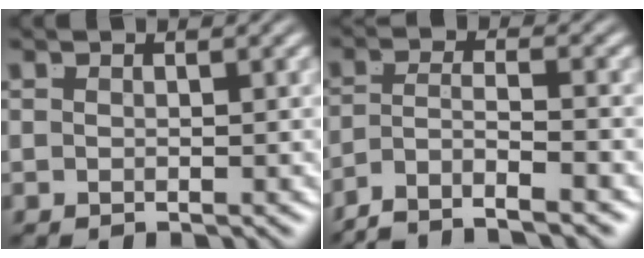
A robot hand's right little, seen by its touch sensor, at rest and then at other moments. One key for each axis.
{"total": 6.5, "fx": -4.8, "fy": 3.0, "fz": 3.1, "tx": -0.065, "ty": -0.028, "tz": -0.075}